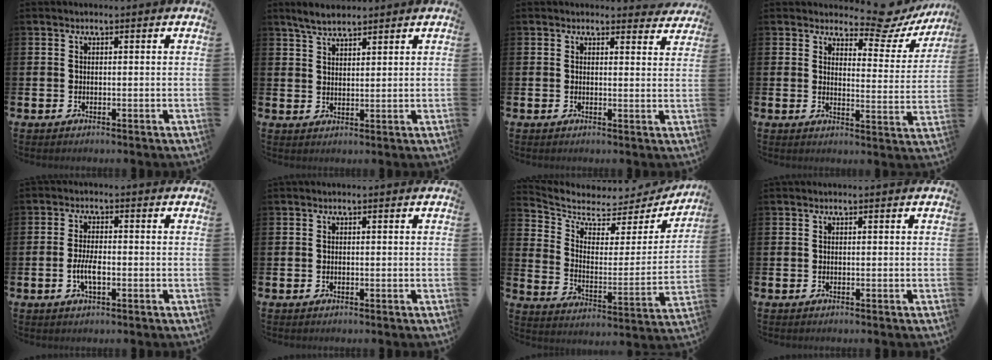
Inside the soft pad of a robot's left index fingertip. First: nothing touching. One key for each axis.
{"total": 4.2, "fx": 3.8, "fy": 0.9, "fz": 1.5, "tx": -0.034, "ty": -0.006, "tz": 0.069}
{"total": 2.1, "fx": 2.0, "fy": 0.6, "fz": 0.0, "tx": 0.004, "ty": -0.010, "tz": 0.034}
{"total": 6.6, "fx": 5.9, "fy": 2.1, "fz": 2.2, "tx": -0.035, "ty": -0.043, "tz": 0.095}
{"total": 3.5, "fx": -0.8, "fy": 1.3, "fz": 3.2, "tx": -0.059, "ty": -0.001, "tz": -0.018}
{"total": 0.0}
{"total": 5.1, "fx": 4.4, "fy": 2.3, "fz": 0.9, "tx": -0.054, "ty": -0.045, "tz": 0.068}
{"total": 0.0}